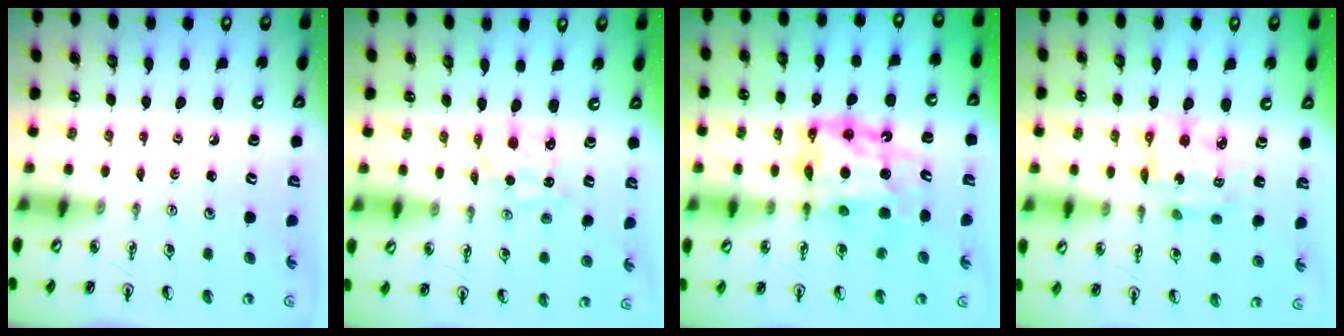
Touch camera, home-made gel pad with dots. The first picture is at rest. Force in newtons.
{"total": 1.5, "press": 1.5, "slide": 0.1}
{"total": 11.3, "press": 11.2, "slide": 1.0}
{"total": 9.1, "press": 9.1, "slide": 0.8}